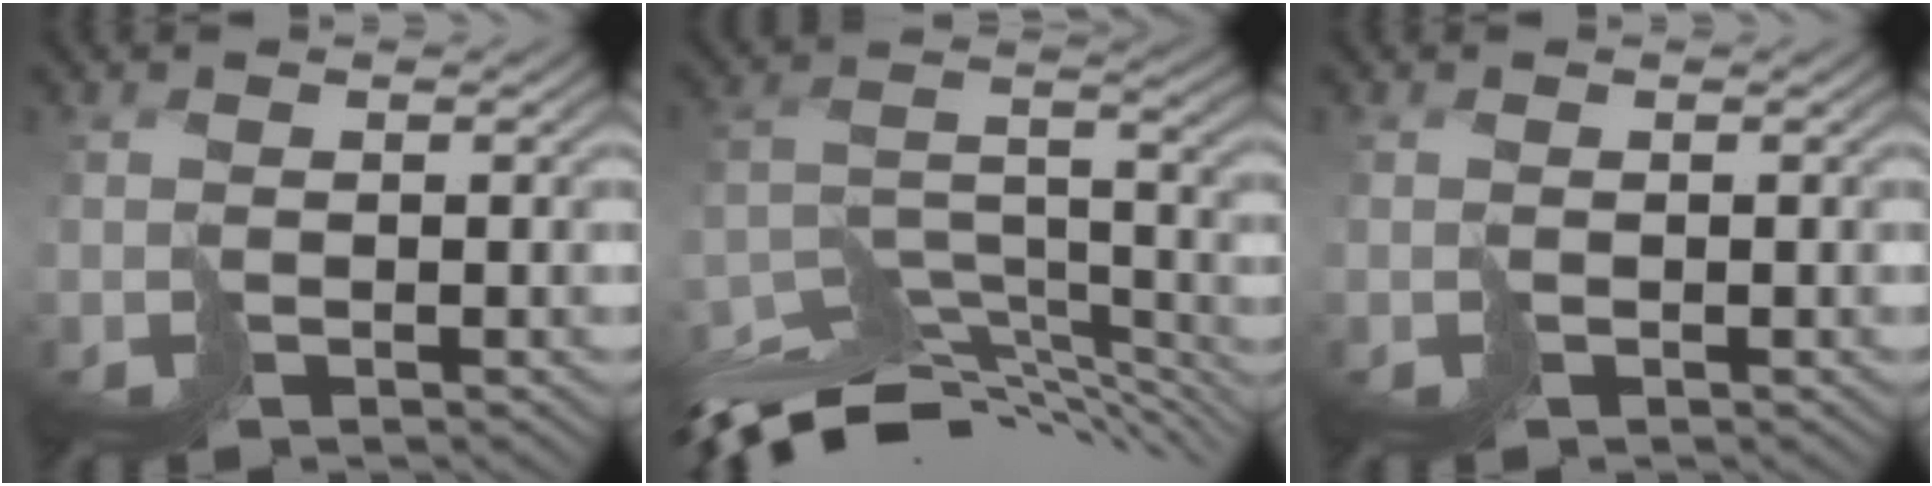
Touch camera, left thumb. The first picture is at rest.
{"total": 14.0, "force": [-11.1, 4.5, 7.3], "torque": [-0.160, -0.003, -0.183]}
{"total": 0.0}